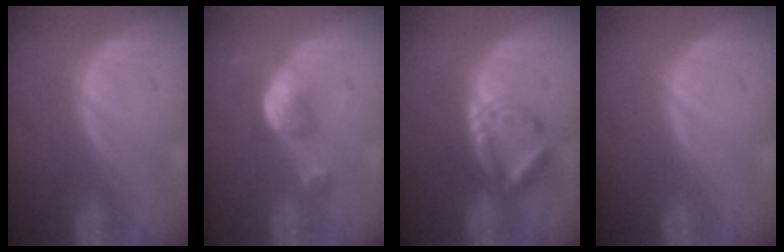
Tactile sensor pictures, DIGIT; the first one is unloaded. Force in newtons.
{"total": 5.1, "press": 4.7, "slide": 1.9}
{"total": 6.2, "press": 5.7, "slide": 2.5}
{"total": 0.0}